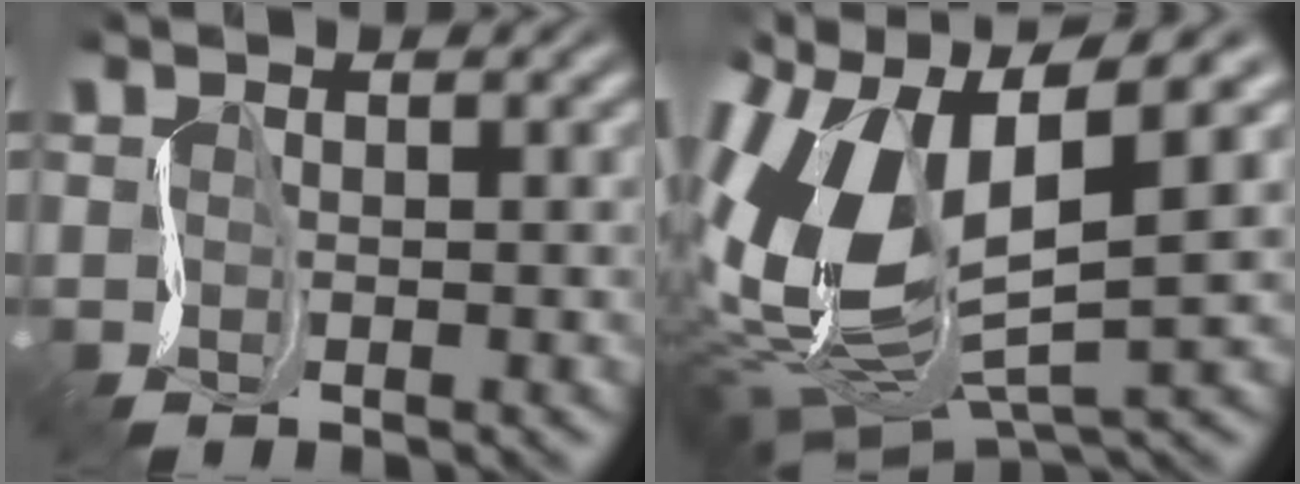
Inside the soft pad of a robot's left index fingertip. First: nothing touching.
{"total": 11.9, "force": [0.8, 6.2, 10.1], "torque": [-0.225, -0.008, 0.012]}